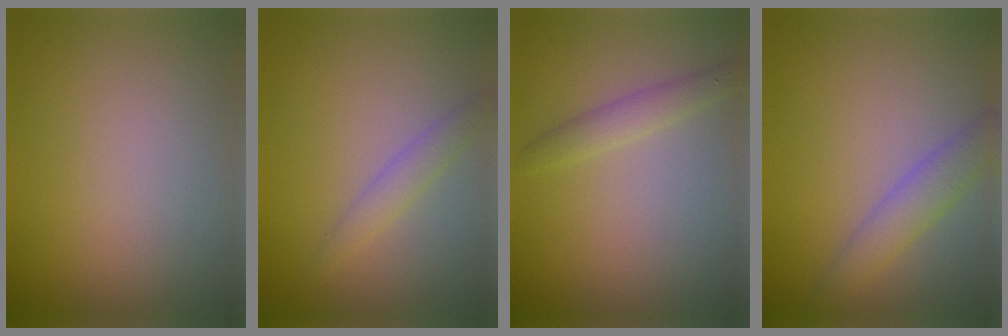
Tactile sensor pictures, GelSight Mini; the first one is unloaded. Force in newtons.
{"total": 1.8, "press": 1.8, "slide": 0.0}
{"total": 1.8, "press": 1.8, "slide": 0.0}
{"total": 2.9, "press": 2.9, "slide": 0.1}